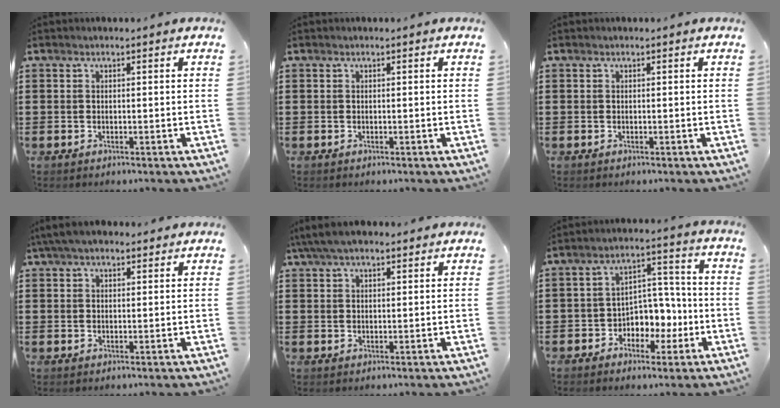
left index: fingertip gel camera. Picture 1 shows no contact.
{"total": 0.0}
{"total": 0.0}
{"total": 4.0, "force": [3.2, 1.2, 2.1], "torque": [-0.049, 0.001, 0.060]}
{"total": 4.7, "force": [3.6, 1.3, 2.7], "torque": [-0.060, 0.003, 0.067]}
{"total": 5.7, "force": [-1.8, 4.7, 2.7], "torque": [-0.053, 0.009, -0.035]}